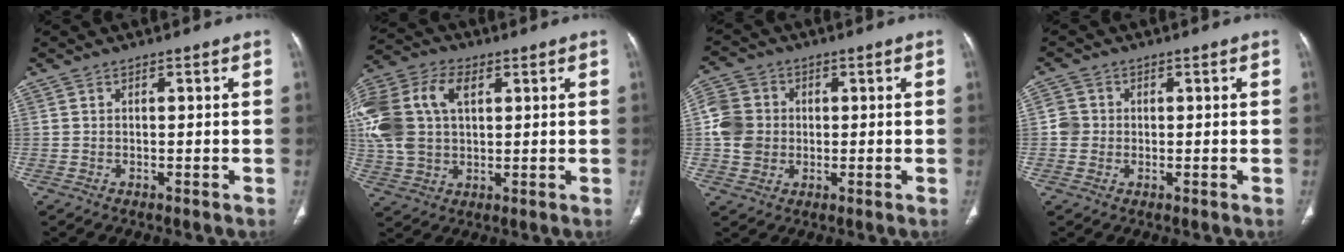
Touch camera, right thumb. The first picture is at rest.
{"total": 19.2, "force": [4.6, 12.7, 13.6], "torque": [-0.314, 0.024, 0.085]}
{"total": 8.1, "force": [-0.1, 7.3, 3.5], "torque": [-0.055, 0.011, -0.007]}
{"total": 3.2, "force": [-0.2, 3.0, 0.8], "torque": [0.001, 0.007, -0.008]}